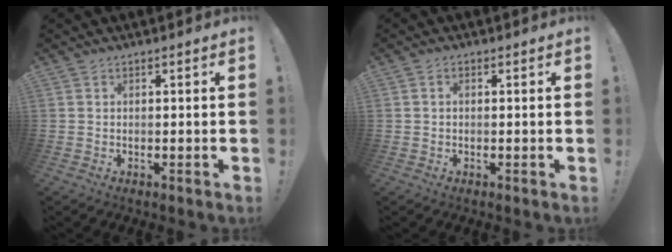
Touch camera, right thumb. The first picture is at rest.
{"total": 1.0, "force": [0.0, 0.7, 0.8], "torque": [-0.020, 0.005, 0.000]}